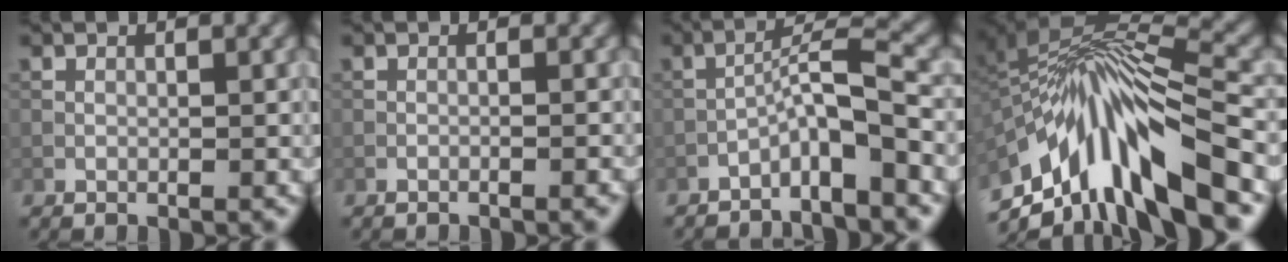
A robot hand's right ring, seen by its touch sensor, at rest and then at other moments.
{"total": 1.2, "force": [-0.8, 0.1, 0.9], "torque": [-0.014, 0.007, -0.020]}
{"total": 4.3, "force": [-2.8, 0.4, 3.3], "torque": [-0.057, 0.022, -0.055]}
{"total": 13.9, "force": [-6.8, 4.3, 11.3], "torque": [-0.205, 0.013, -0.102]}